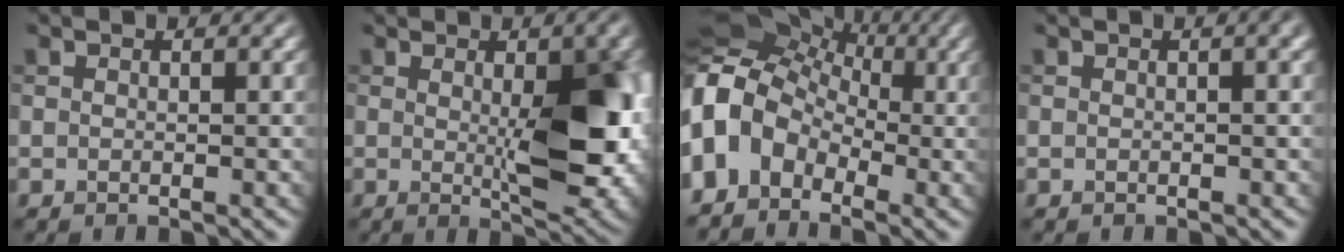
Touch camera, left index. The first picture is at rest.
{"total": 9.5, "force": [0.1, 3.4, 8.9], "torque": [-0.123, -0.016, 0.015]}
{"total": 11.1, "force": [-2.5, 8.5, 6.7], "torque": [-0.129, 0.009, -0.057]}
{"total": 1.4, "force": [0.2, 0.3, 1.4], "torque": [-0.018, 0.002, 0.002]}